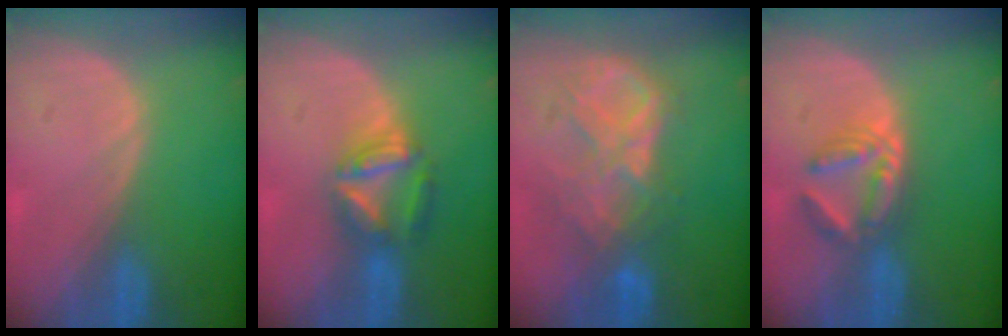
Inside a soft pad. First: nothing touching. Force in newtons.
{"total": 6.0, "press": 5.9, "slide": 1.0}
{"total": 8.8, "press": 7.7, "slide": 4.4}
{"total": 6.0, "press": 5.4, "slide": 2.7}